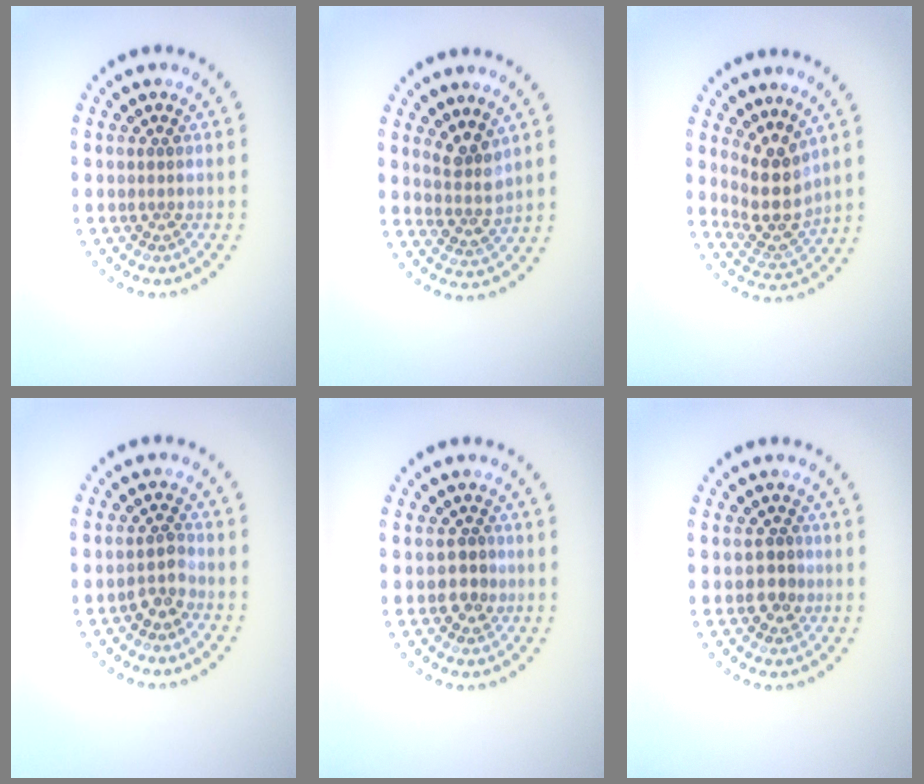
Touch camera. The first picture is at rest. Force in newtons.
{"total": 2.5, "press": 1.9, "slide": 1.6}
{"total": 4.0, "press": 3.1, "slide": 2.5}
{"total": 1.7, "press": 1.3, "slide": 1.1}
{"total": 1.8, "press": 1.7, "slide": 0.5}
{"total": 1.8, "press": 1.7, "slide": 0.5}